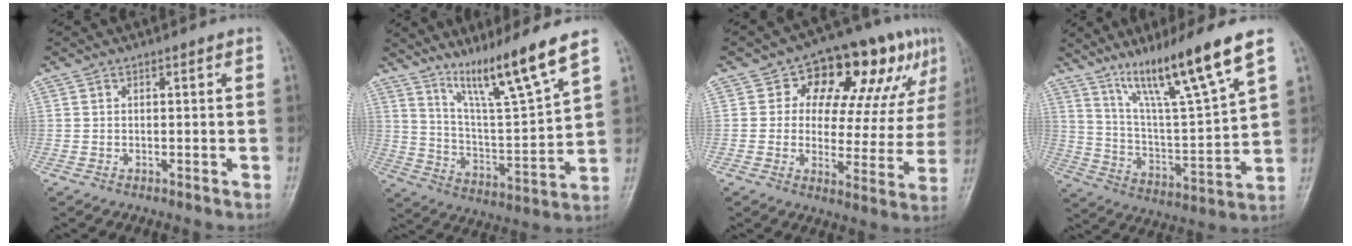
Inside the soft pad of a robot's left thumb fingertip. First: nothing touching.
{"total": 14.3, "force": [10.3, 0.1, 10.0], "torque": [-0.166, -0.068, 0.188]}
{"total": 18.0, "force": [7.8, 9.7, 13.1], "torque": [-0.117, -0.002, 0.105]}
{"total": 17.5, "force": [11.5, 1.0, 13.1], "torque": [-0.217, -0.060, 0.206]}